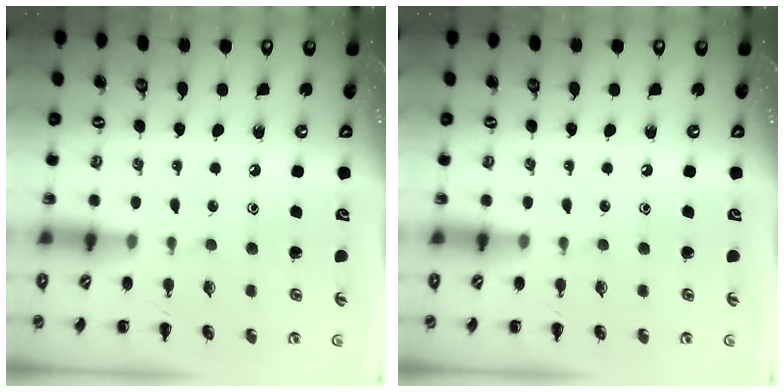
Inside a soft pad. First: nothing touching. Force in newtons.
{"total": 0.0}